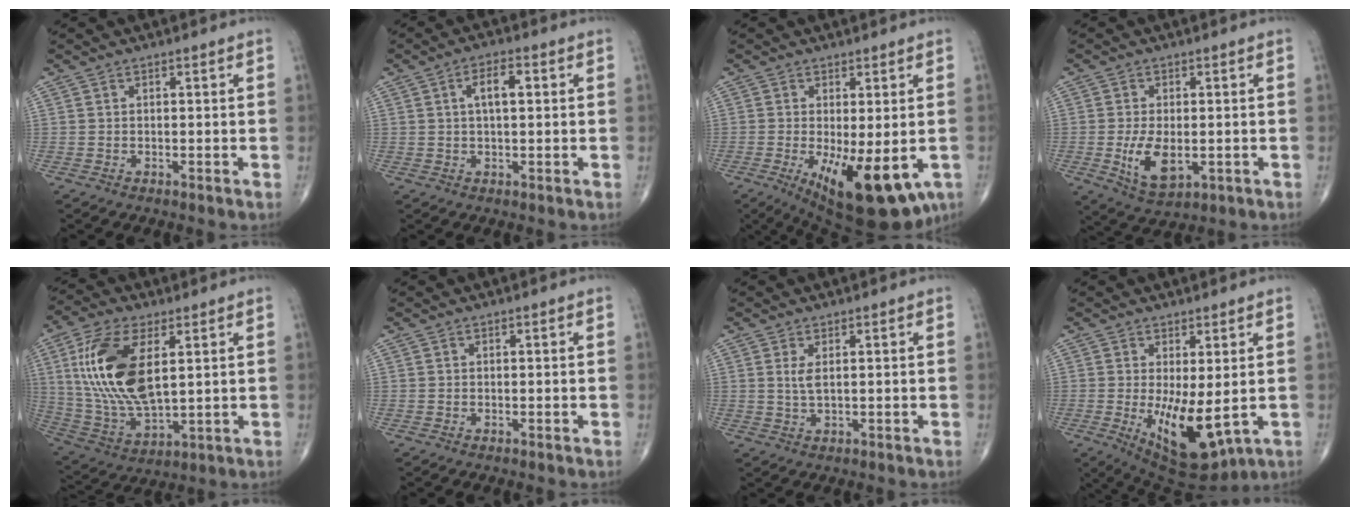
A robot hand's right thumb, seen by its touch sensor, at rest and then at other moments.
{"total": 4.8, "force": [1.1, 2.0, 4.3], "torque": [-0.068, 0.007, 0.016]}
{"total": 14.7, "force": [-4.8, 5.5, 12.8], "torque": [-0.169, -0.021, -0.054]}
{"total": 7.9, "force": [-1.4, 4.2, 6.5], "torque": [-0.112, -0.014, -0.015]}
{"total": 18.9, "force": [4.5, 8.9, 16.1], "torque": [-0.327, -0.019, 0.091]}
{"total": 0.0}
{"total": 2.4, "force": [0.7, 0.7, 2.2], "torque": [-0.047, -0.006, 0.019]}
{"total": 11.0, "force": [-1.4, 4.3, 10.1], "torque": [-0.159, -0.029, -0.003]}